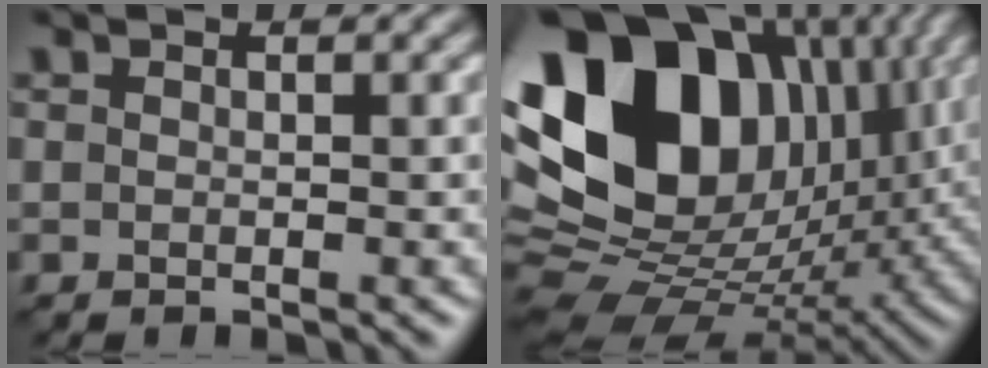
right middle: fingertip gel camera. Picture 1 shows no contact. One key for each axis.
{"total": 18.5, "fx": 5.2, "fy": 12.9, "fz": 12.2, "tx": -0.266, "ty": 0.012, "tz": 0.085}